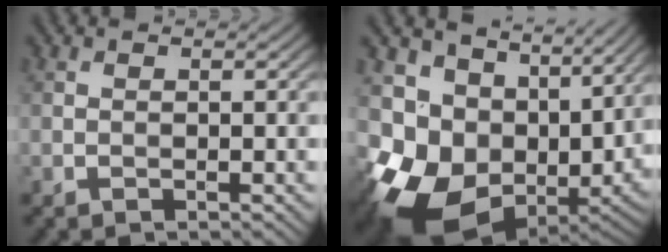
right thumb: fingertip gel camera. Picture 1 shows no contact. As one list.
[{"total": 14.8, "force": [0.4, 11.7, 9.0], "torque": [-0.211, -0.047, 0.044]}]